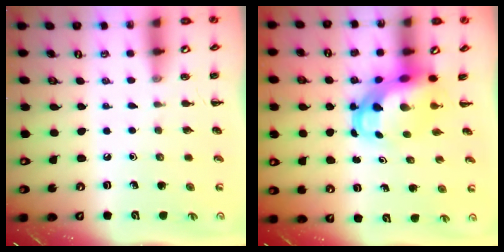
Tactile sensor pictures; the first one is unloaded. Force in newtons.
{"total": 5.9, "press": 5.7, "slide": 1.5}